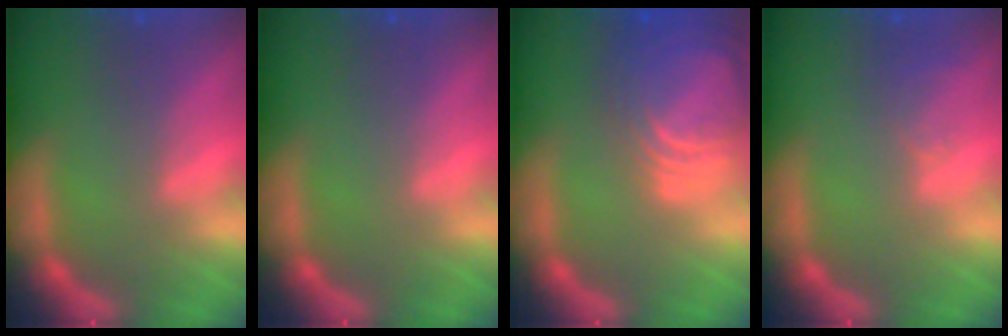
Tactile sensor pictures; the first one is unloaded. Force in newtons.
{"total": 0.0}
{"total": 9.5}
{"total": 1.5}